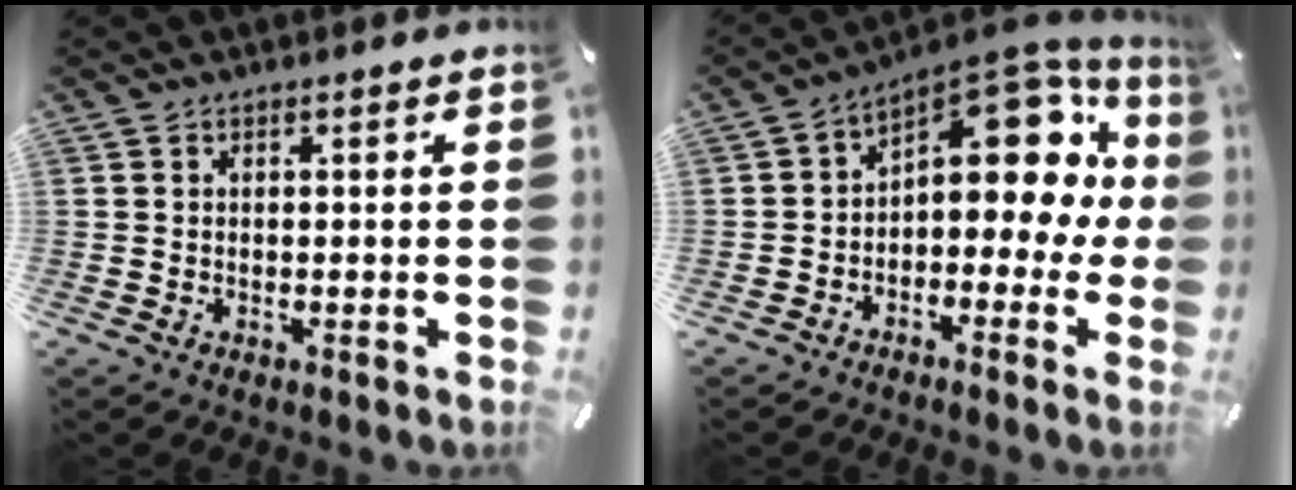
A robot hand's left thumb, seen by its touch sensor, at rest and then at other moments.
{"total": 14.8, "force": [6.0, 8.2, 10.7], "torque": [-0.139, -0.051, 0.101]}